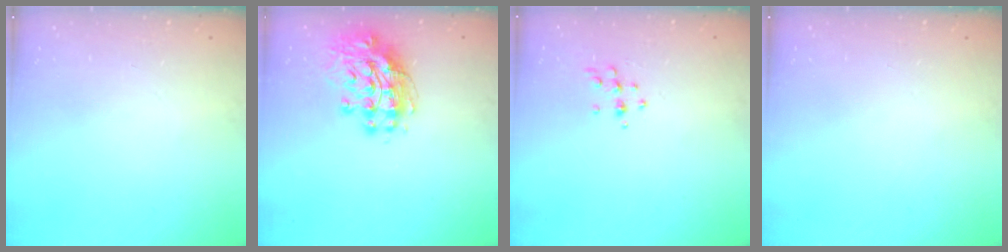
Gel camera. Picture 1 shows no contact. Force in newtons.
{"total": 13.1, "press": 13.0, "slide": 1.6}
{"total": 5.6, "press": 5.6, "slide": 0.9}
{"total": 0.0}